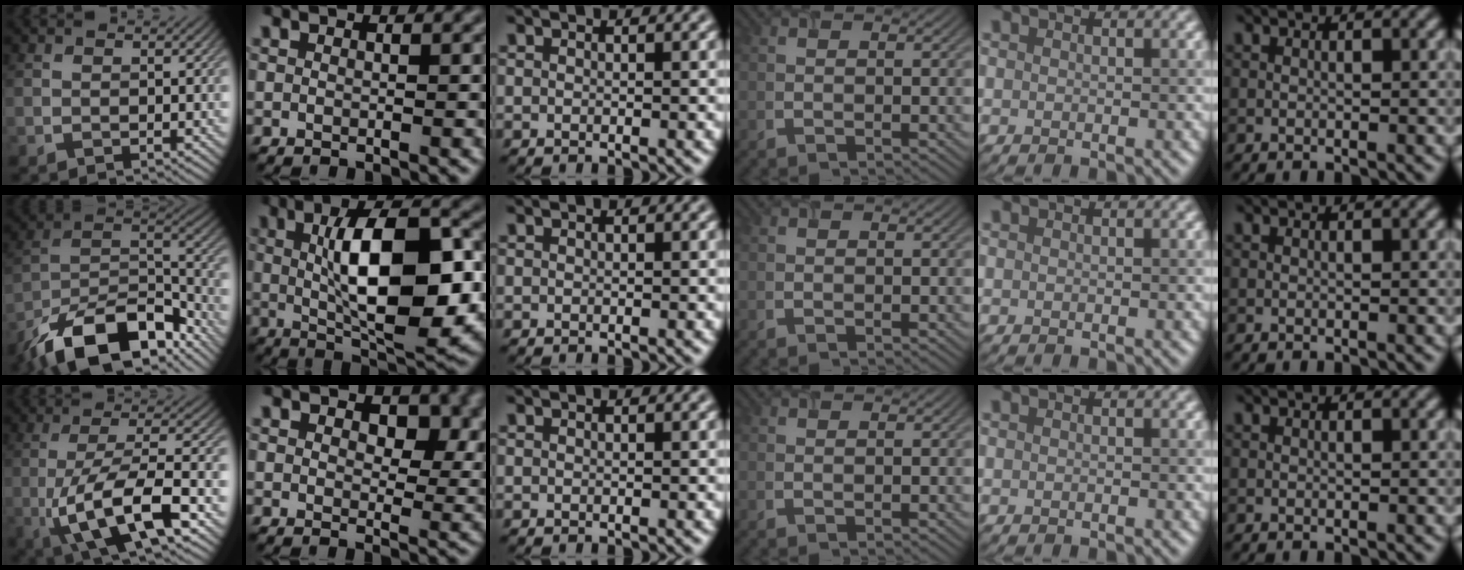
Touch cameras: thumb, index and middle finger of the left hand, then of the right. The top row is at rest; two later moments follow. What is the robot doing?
{"motion": "extract", "object": "airpods case & airpods"}